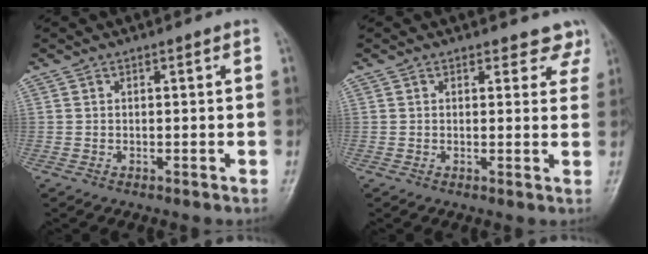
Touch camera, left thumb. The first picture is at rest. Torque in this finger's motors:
{"motor_torque": [0.03, 0.04, -0.38, -0.10, 0.03]}